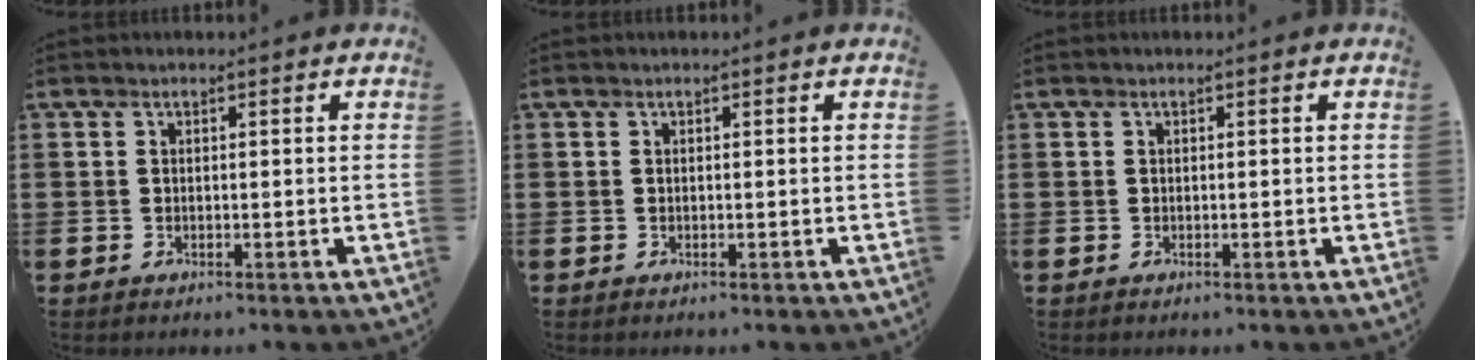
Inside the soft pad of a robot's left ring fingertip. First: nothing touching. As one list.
[{"total": 0.0}, {"total": 0.0}]